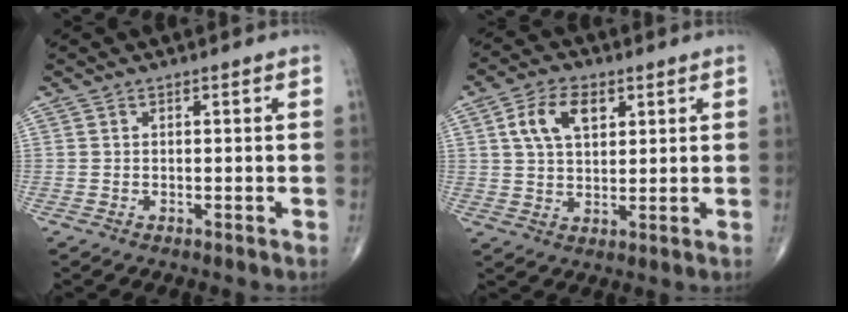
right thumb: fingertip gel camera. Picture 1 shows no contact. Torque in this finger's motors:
{"motor_torque": [0.13, 0.16, 0.60, 0.43, 0.26]}